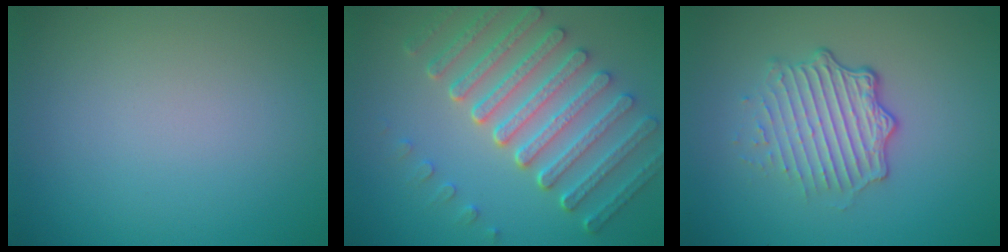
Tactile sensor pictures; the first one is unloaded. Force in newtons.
{"total": 7.5, "press": 5.7, "slide": 4.9}
{"total": 4.8, "press": 3.3, "slide": 3.4}